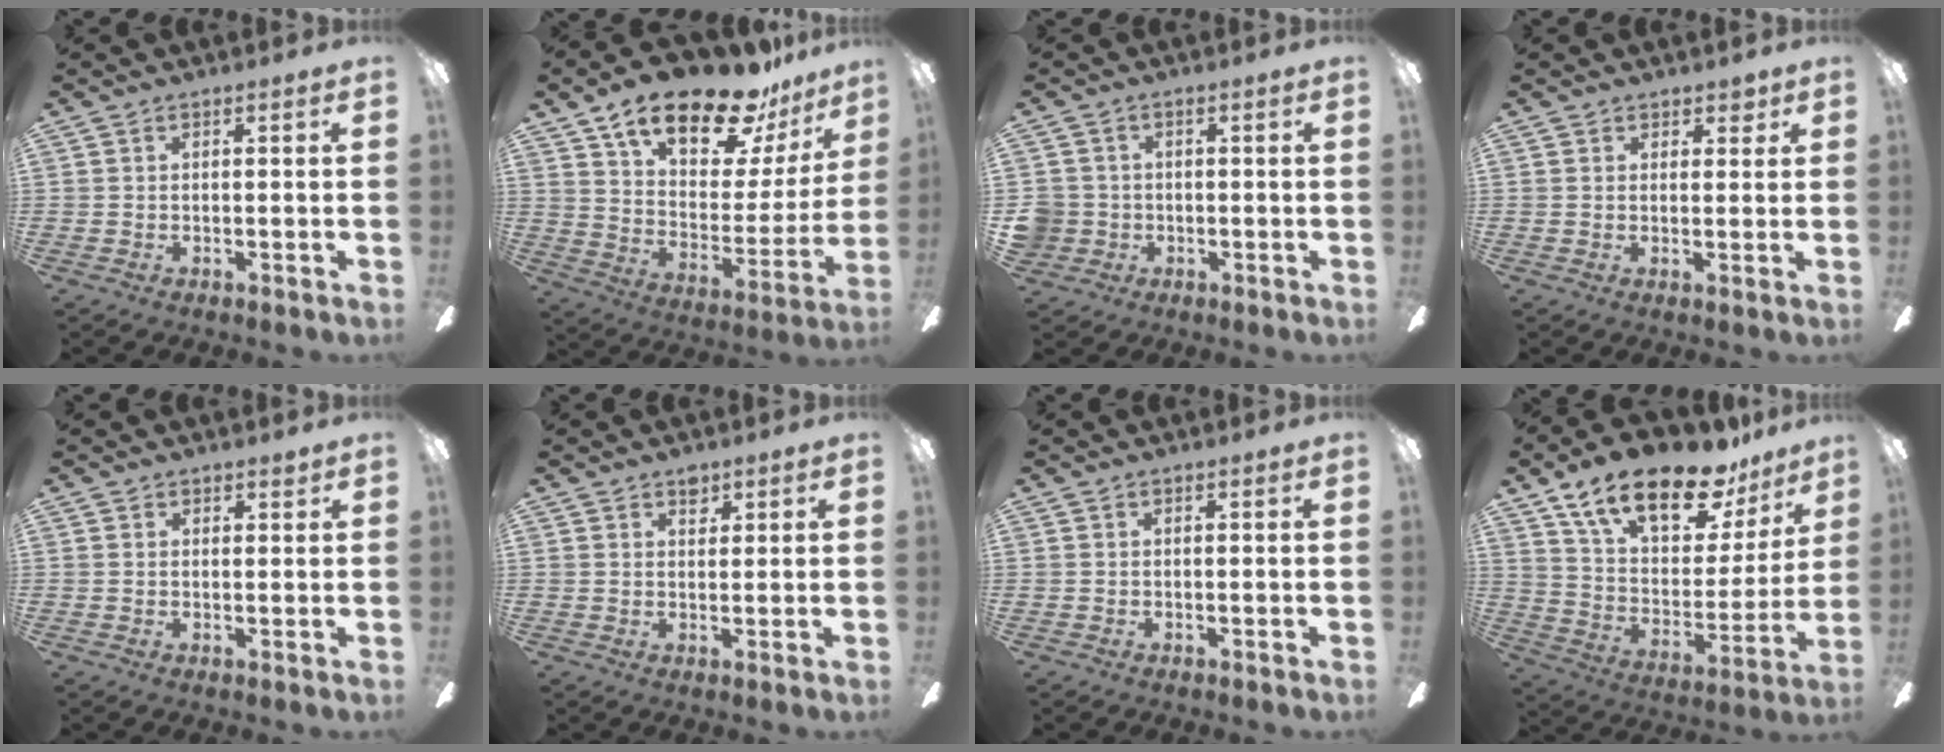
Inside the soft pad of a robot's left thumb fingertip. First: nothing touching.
{"total": 23.1, "force": [16.5, 9.3, 13.2], "torque": [-0.217, -0.100, 0.284]}
{"total": 4.4, "force": [-0.3, 4.4, 0.7], "torque": [-0.020, 0.009, -0.005]}
{"total": 2.6, "force": [1.9, 1.7, 0.6], "torque": [-0.001, -0.001, 0.032]}
{"total": 1.7, "force": [1.4, 0.9, 0.3], "torque": [0.003, -0.002, 0.024]}
{"total": 2.9, "force": [2.2, 1.6, 1.0], "torque": [0.002, -0.014, 0.036]}
{"total": 0.0}
{"total": 21.4, "force": [14.7, 9.4, 12.5], "torque": [-0.206, -0.088, 0.256]}